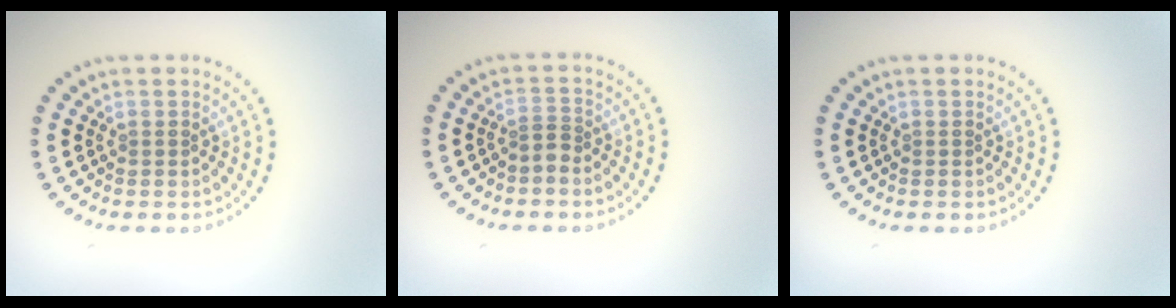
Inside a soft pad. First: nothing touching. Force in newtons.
{"total": 1.4, "press": 0.9, "slide": 1.2}
{"total": 0.0}